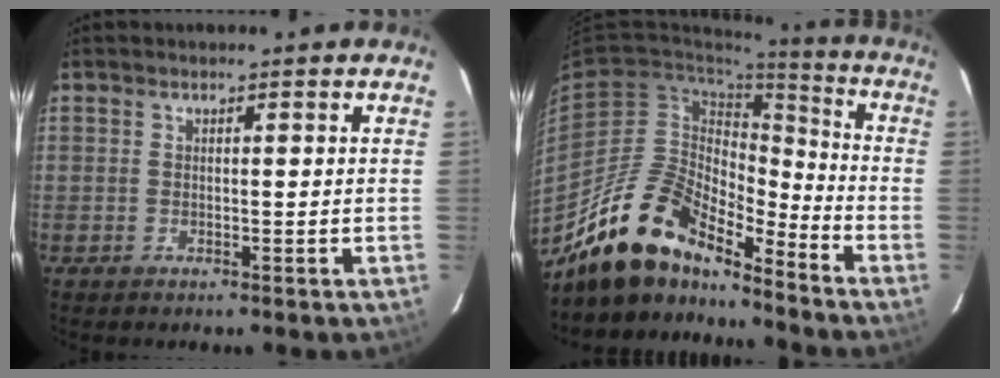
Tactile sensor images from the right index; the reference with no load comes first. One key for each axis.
{"total": 17.1, "fx": -14.4, "fy": 5.7, "fz": 7.1, "tx": -0.135, "ty": 0.011, "tz": -0.262}